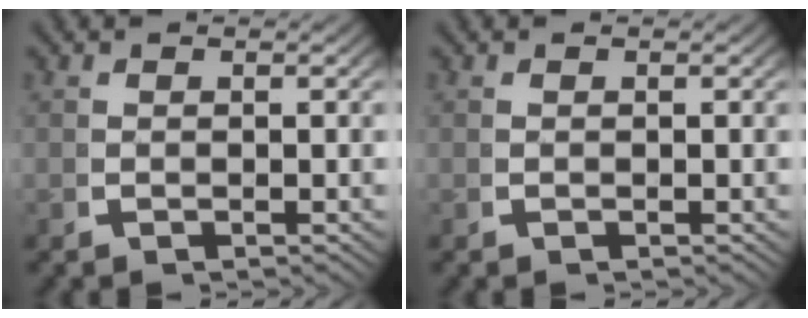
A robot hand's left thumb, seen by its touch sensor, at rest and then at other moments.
{"total": 0.0}